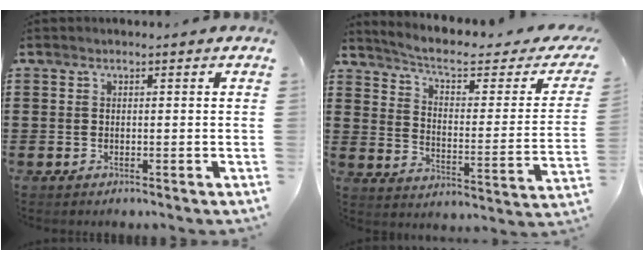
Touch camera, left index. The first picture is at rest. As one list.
[{"total": 5.8, "force": [4.2, 1.0, 3.8], "torque": [-0.094, -0.026, 0.066]}]